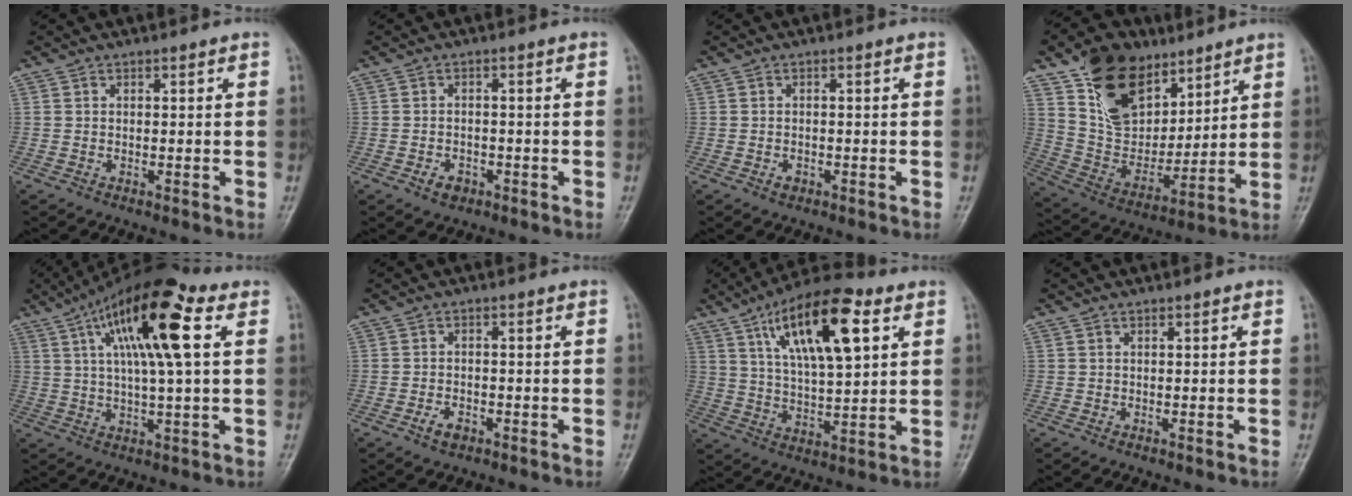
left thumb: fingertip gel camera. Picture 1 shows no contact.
{"total": 2.8, "force": [-1.5, 1.9, 1.5], "torque": [-0.018, 0.010, -0.020]}
{"total": 1.3, "force": [-0.7, 0.8, 0.7], "torque": [-0.011, 0.007, -0.009]}
{"total": 18.8, "force": [11.0, 11.5, 10.1], "torque": [-0.124, -0.050, 0.212]}
{"total": 16.0, "force": [5.2, 4.0, 14.6], "torque": [-0.254, 0.013, 0.078]}
{"total": 2.8, "force": [-1.6, 1.6, 1.7], "torque": [-0.031, 0.011, -0.024]}
{"total": 17.2, "force": [7.3, 6.3, 14.2], "torque": [-0.219, -0.014, 0.123]}
{"total": 0.0}